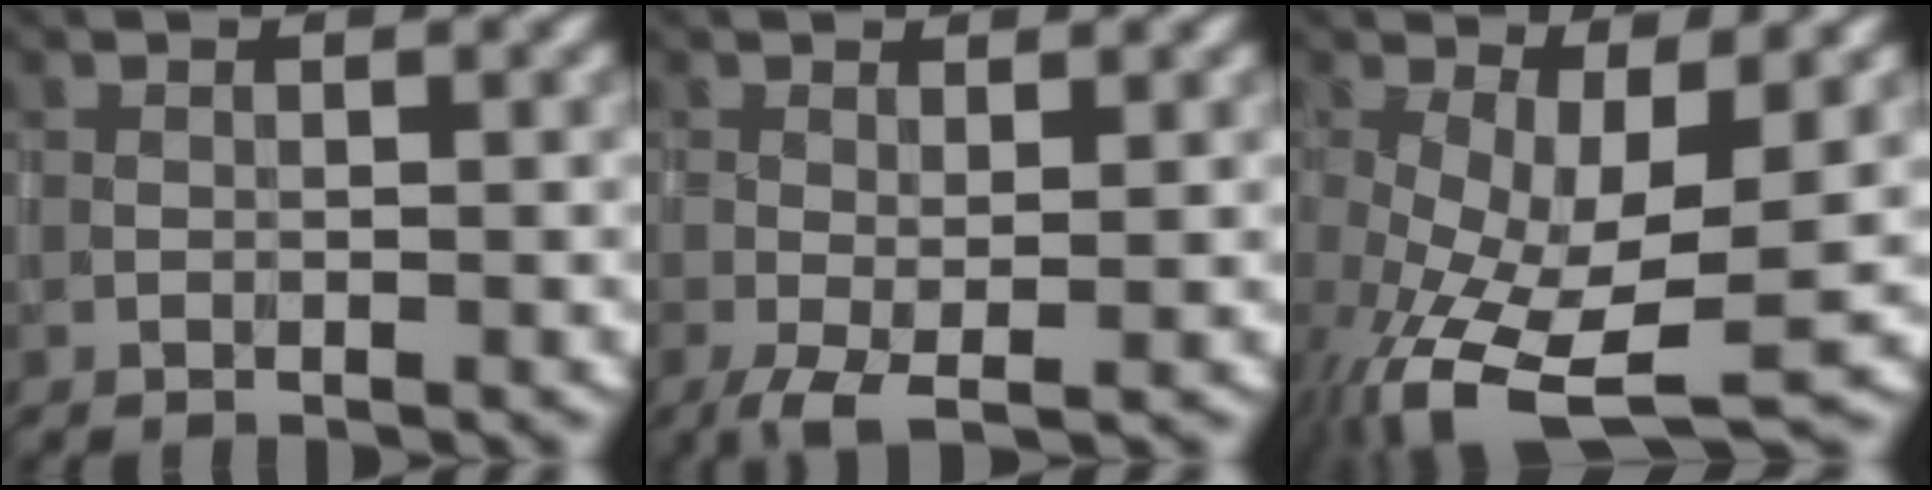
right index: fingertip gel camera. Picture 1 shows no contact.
{"total": 2.5, "force": [-0.7, 0.6, 2.3], "torque": [-0.052, -0.006, -0.016]}
{"total": 10.9, "force": [-3.2, 4.1, 9.6], "torque": [-0.188, -0.024, -0.047]}